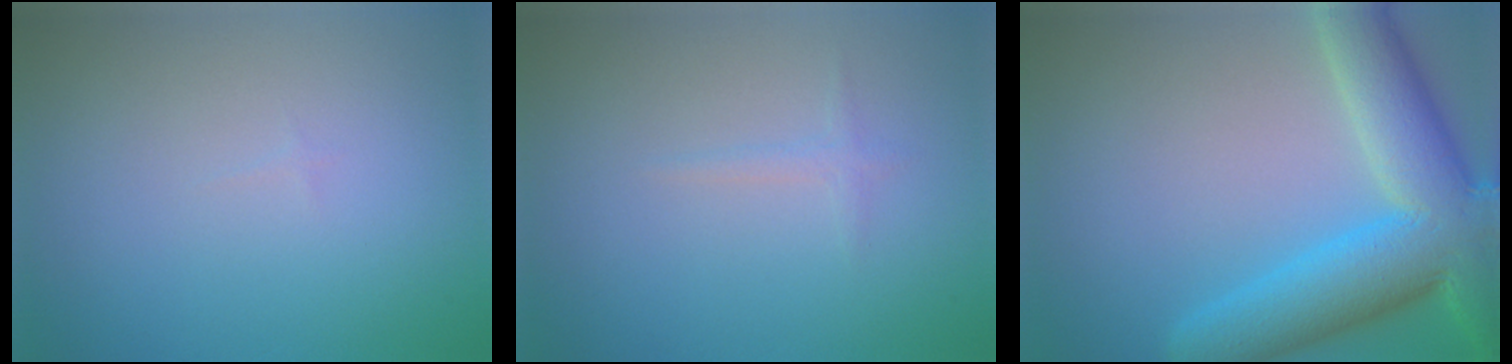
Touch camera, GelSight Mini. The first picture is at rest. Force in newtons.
{"total": 0.8, "press": 0.8, "slide": 0.1}
{"total": 11.6, "press": 11.6, "slide": 0.6}